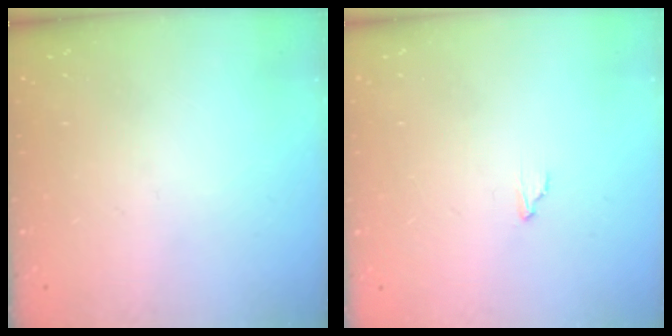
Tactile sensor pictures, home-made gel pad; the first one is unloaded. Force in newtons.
{"total": 2.3, "press": 2.3, "slide": 0.1}